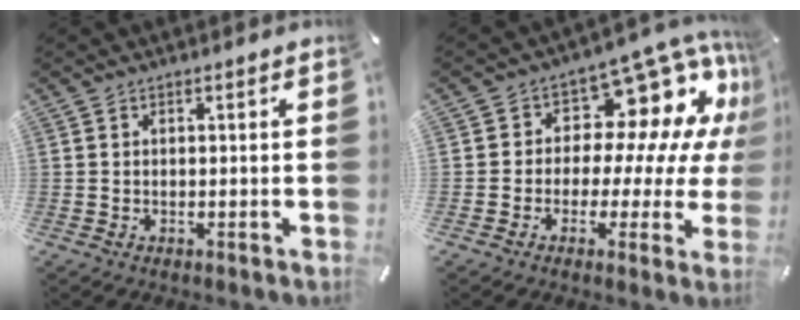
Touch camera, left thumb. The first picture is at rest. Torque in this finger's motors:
{"motor_torque": [0.60, 0.36, 0.42, 0.29, -0.01]}